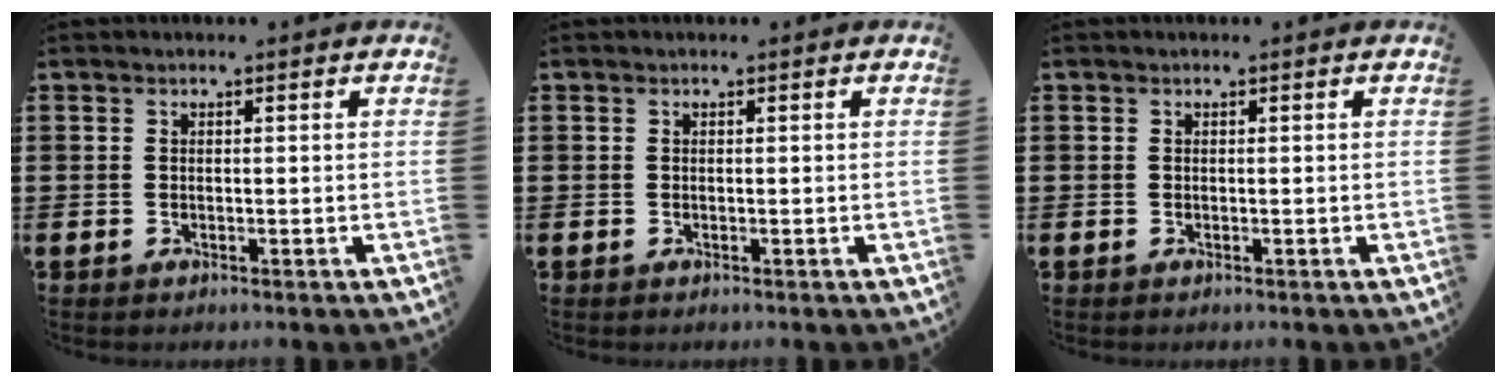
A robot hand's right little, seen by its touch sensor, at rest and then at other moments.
{"total": 0.0}
{"total": 0.0}